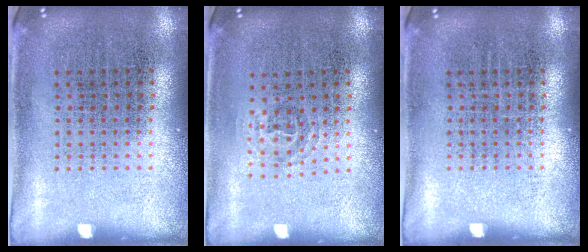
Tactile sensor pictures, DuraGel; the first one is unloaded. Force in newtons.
{"total": 0.9, "press": 0.6, "slide": 0.7}
{"total": 0.0}